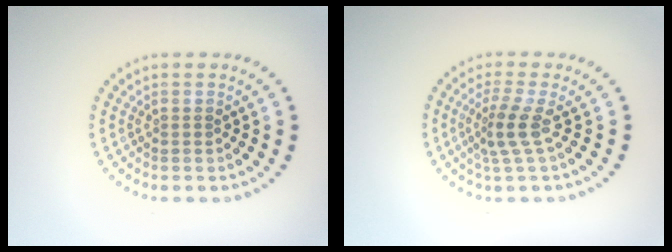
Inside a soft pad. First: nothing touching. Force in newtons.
{"total": 2.7, "press": 1.9, "slide": 1.9}